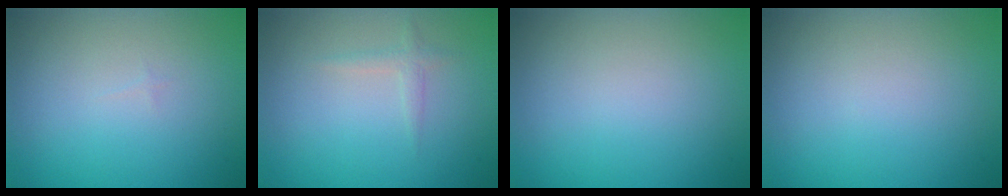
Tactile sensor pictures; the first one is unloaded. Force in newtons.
{"total": 1.1, "press": 1.1, "slide": 0.0}
{"total": 0.0}
{"total": 0.0}